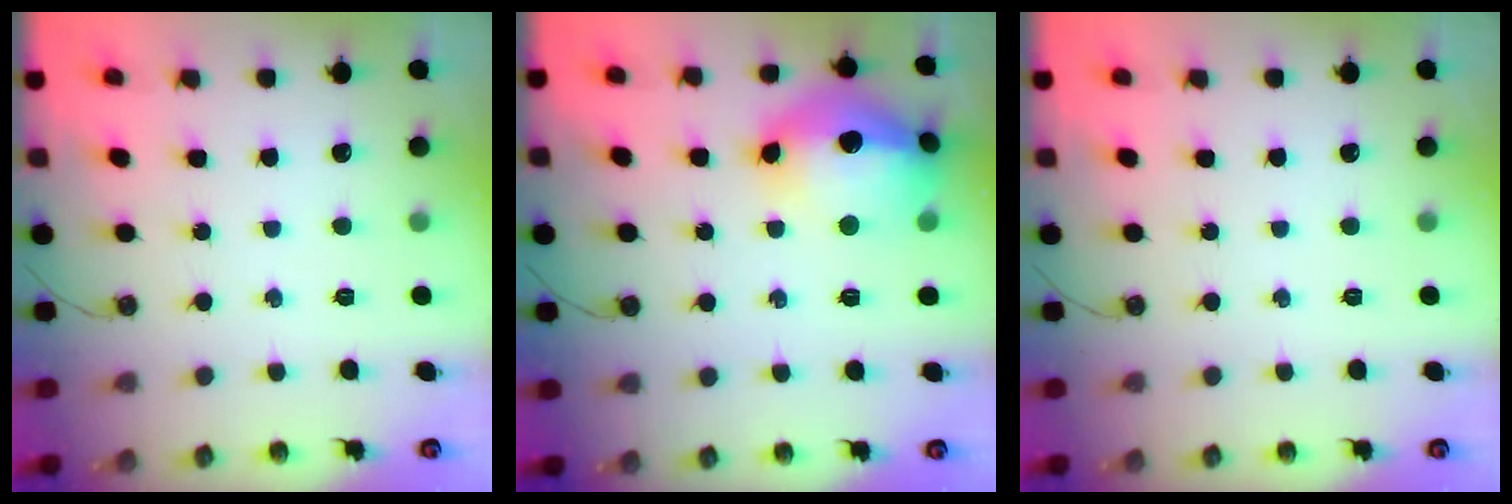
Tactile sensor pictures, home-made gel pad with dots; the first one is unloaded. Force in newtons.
{"total": 19.3, "press": 19.2, "slide": 1.6}
{"total": 0.0}